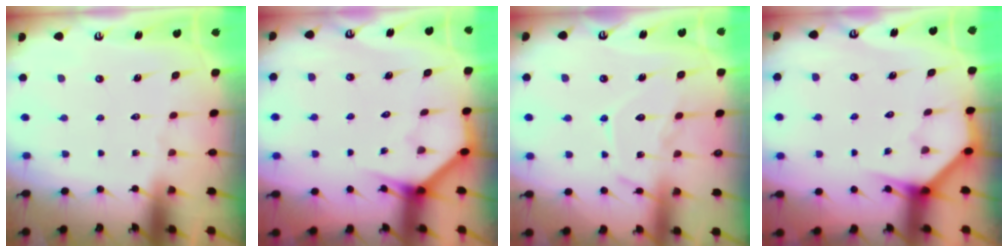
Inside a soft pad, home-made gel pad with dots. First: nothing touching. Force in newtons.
{"total": 3.8, "press": 3.8, "slide": 0.3}
{"total": 12.3, "press": 12.3, "slide": 1.0}
{"total": 3.9, "press": 3.9, "slide": 0.3}